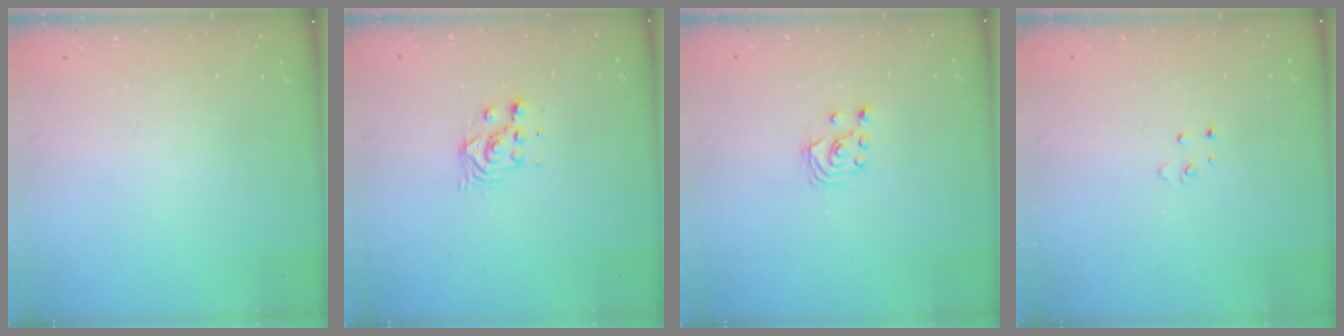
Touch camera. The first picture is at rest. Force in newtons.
{"total": 4.4, "press": 4.4, "slide": 0.2}
{"total": 2.9, "press": 2.8, "slide": 0.3}
{"total": 2.6, "press": 2.6, "slide": 0.2}